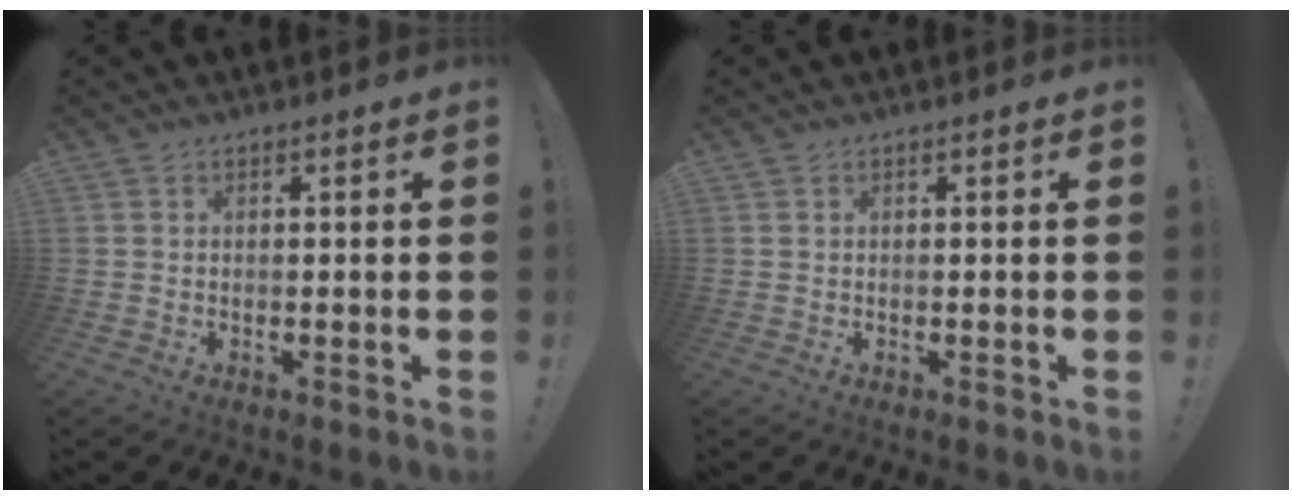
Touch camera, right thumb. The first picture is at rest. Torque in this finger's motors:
{"motor_torque": [0.01, 0.00, 0.00, 0.00, 0.00]}